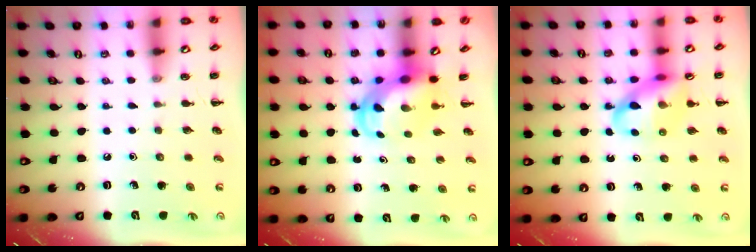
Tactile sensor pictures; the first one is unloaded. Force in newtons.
{"total": 6.4, "press": 6.4, "slide": 0.9}
{"total": 13.4, "press": 12.8, "slide": 4.0}